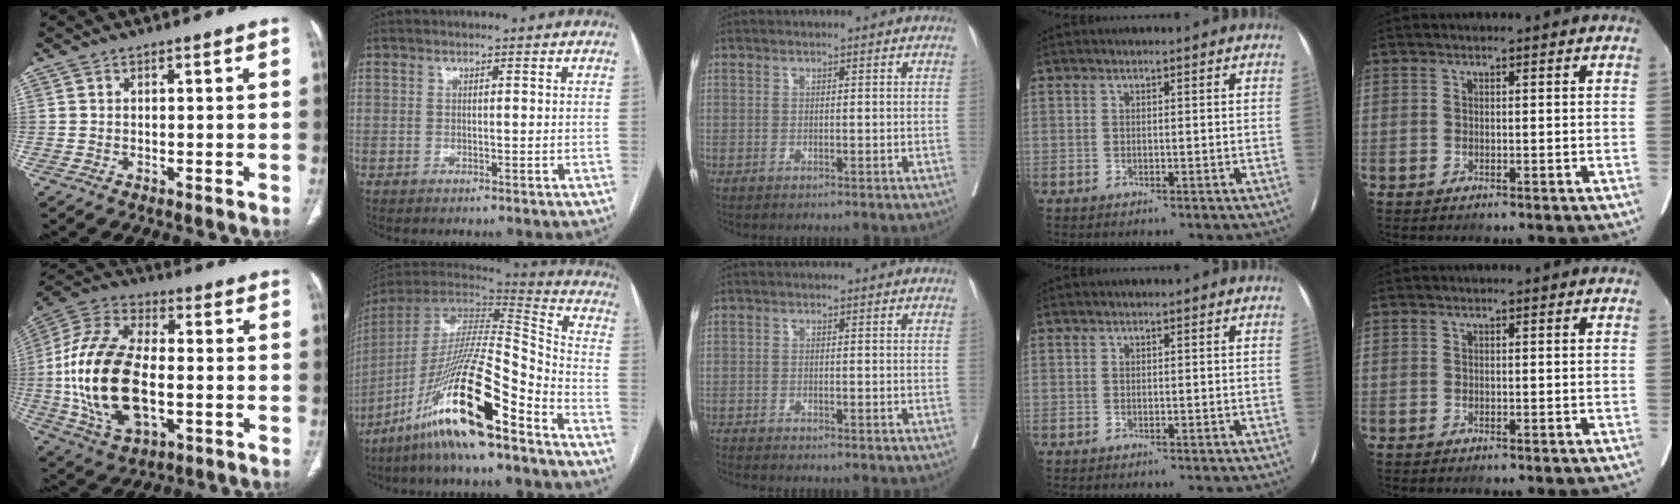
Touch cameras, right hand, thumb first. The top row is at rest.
{"thumb": {"total": 22.5, "force": [-2.6, 12.3, 18.7], "torque": [-0.382, 0.013, -0.042]}, "index": {"total": 21.9, "force": [-13.9, 1.7, 16.9], "torque": [-0.337, -0.032, -0.259]}, "middle": {"total": 2.6, "force": [-2.4, -0.5, 0.7], "torque": [-0.013, -0.003, -0.040]}}